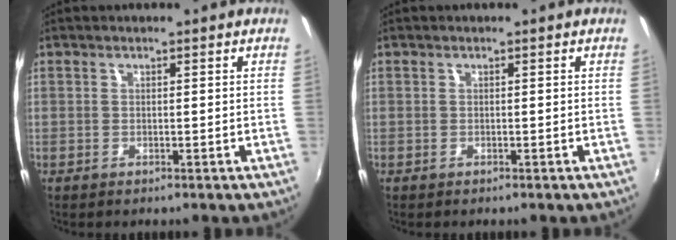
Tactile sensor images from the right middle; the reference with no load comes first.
{"total": 0.0}